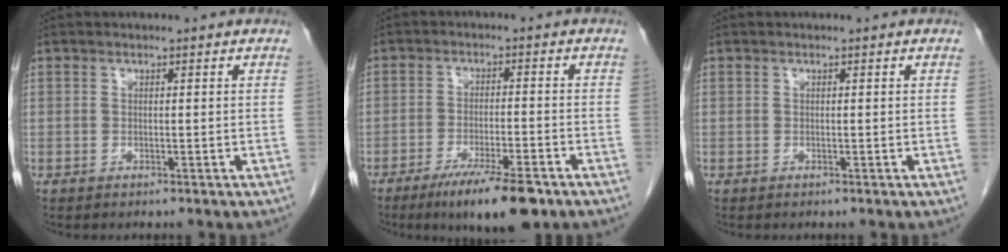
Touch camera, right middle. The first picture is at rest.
{"total": 9.8, "force": [-6.6, 1.4, 7.2], "torque": [-0.115, -0.019, -0.103]}
{"total": 0.0}